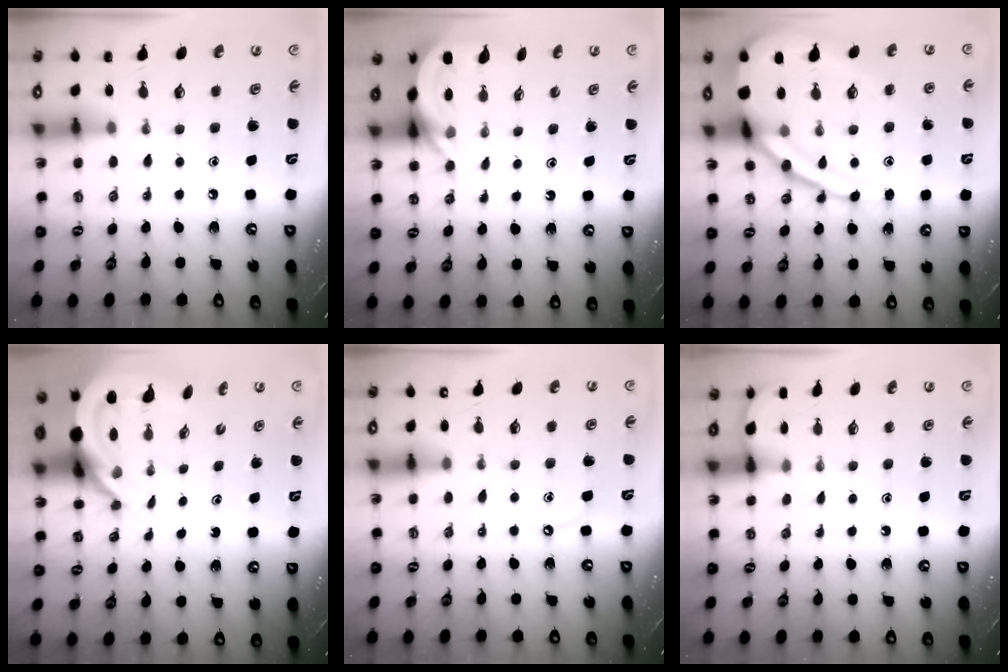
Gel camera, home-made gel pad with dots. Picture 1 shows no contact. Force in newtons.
{"total": 5.3, "press": 5.3, "slide": 0.4}
{"total": 16.7, "press": 16.6, "slide": 1.8}
{"total": 7.1, "press": 7.0, "slide": 1.1}
{"total": 5.1, "press": 5.0, "slide": 0.7}
{"total": 1.9, "press": 1.9, "slide": 0.2}